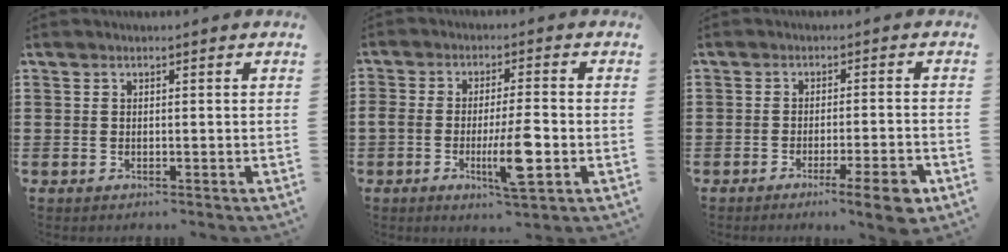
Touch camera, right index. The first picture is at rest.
{"total": 8.9, "force": [-2.6, 1.9, 8.3], "torque": [-0.159, -0.011, -0.046]}
{"total": 5.6, "force": [-3.4, 0.4, 4.5], "torque": [-0.068, -0.008, -0.054]}